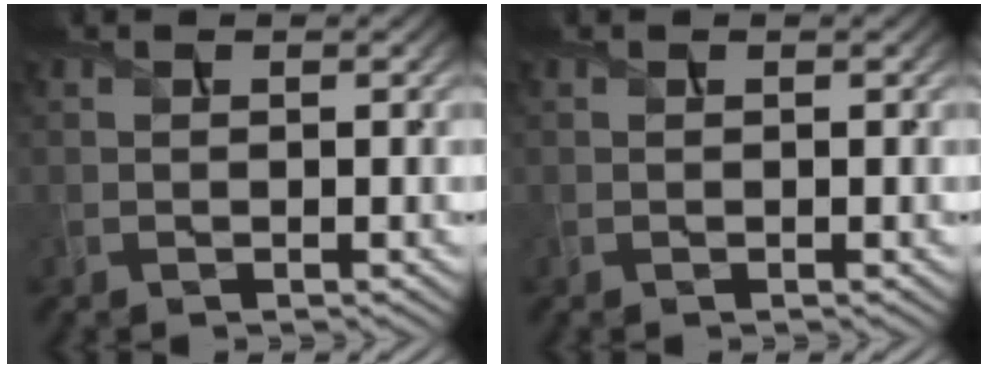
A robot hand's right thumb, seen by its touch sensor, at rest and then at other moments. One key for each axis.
{"total": 0.0}